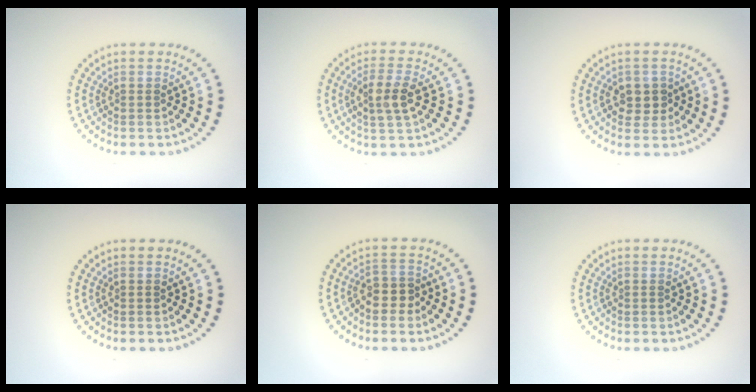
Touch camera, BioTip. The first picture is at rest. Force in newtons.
{"total": 2.8, "press": 2.6, "slide": 1.1}
{"total": 2.5, "press": 2.5, "slide": 0.5}
{"total": 0.0}
{"total": 2.4, "press": 2.1, "slide": 1.1}
{"total": 0.0}